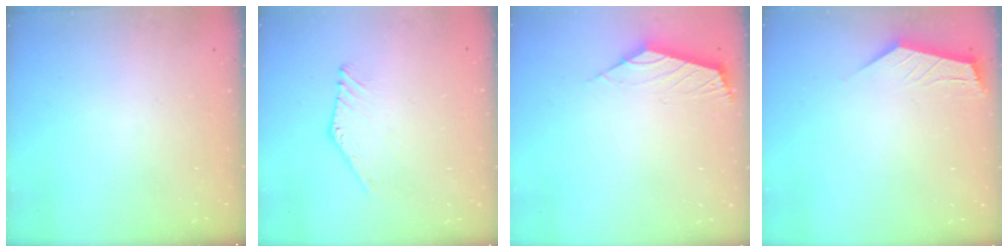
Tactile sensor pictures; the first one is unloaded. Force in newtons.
{"total": 2.4, "press": 2.4, "slide": 0.1}
{"total": 2.5, "press": 2.4, "slide": 0.7}
{"total": 2.5, "press": 2.4, "slide": 0.3}